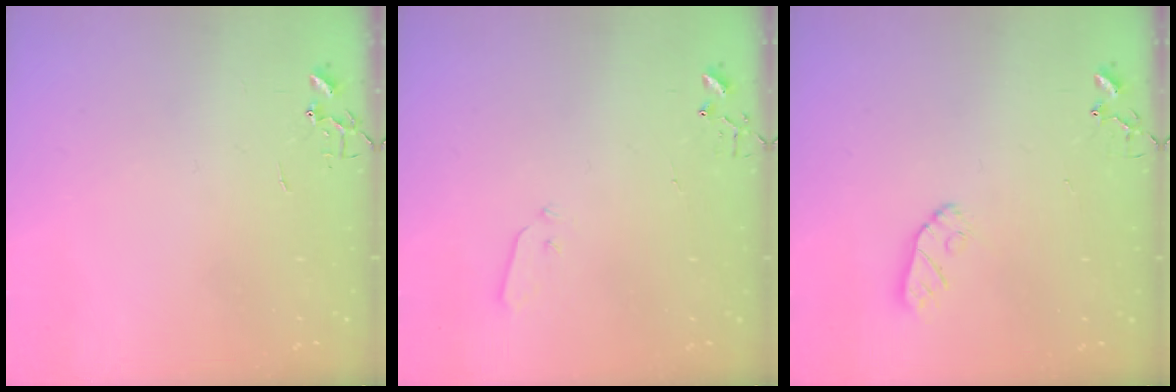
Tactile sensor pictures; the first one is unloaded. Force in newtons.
{"total": 3.6, "press": 3.6, "slide": 0.6}
{"total": 7.2, "press": 7.2, "slide": 0.4}